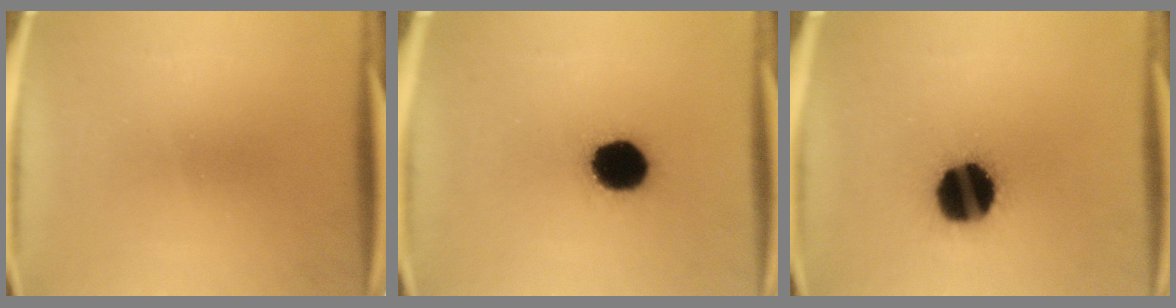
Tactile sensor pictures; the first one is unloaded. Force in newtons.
{"total": 14.1}
{"total": 19.1}